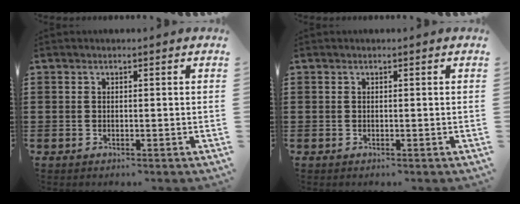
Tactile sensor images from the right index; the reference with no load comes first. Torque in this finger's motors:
{"motor_torque": [0.34, 0.34, 0.00, 0.00]}